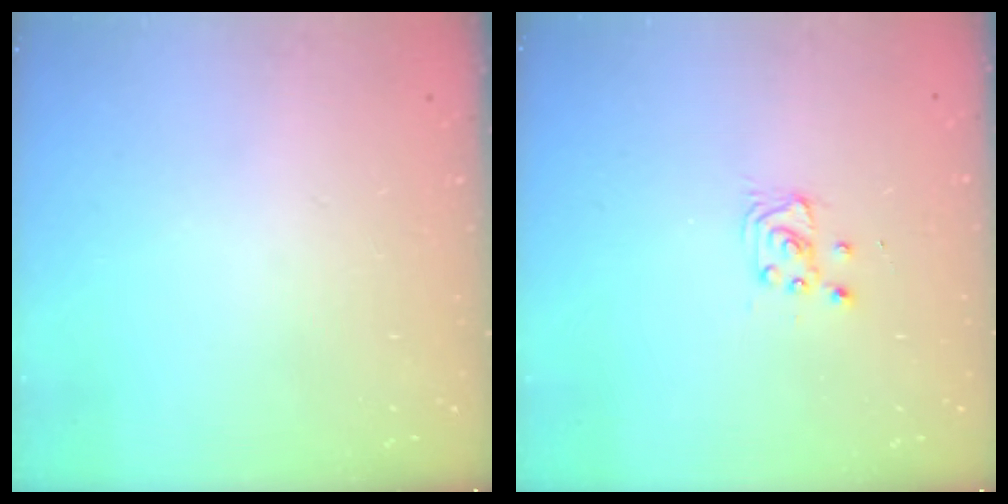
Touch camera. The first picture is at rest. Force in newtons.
{"total": 2.9, "press": 2.9, "slide": 0.4}